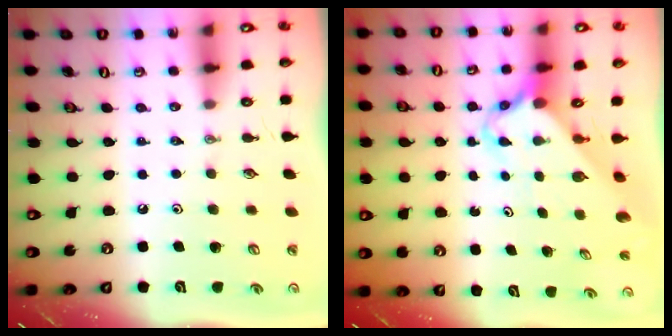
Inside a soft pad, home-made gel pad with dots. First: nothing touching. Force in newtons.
{"total": 2.8, "press": 2.8, "slide": 0.2}